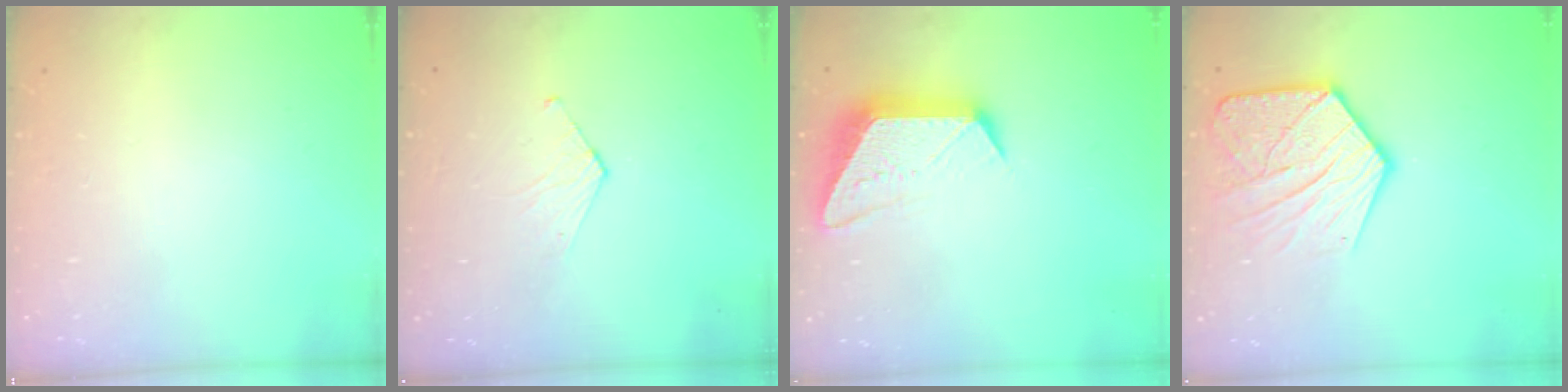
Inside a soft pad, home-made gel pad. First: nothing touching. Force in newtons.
{"total": 3.5, "press": 3.5, "slide": 0.3}
{"total": 12.7, "press": 12.7, "slide": 1.0}
{"total": 16.1, "press": 16.1, "slide": 1.1}